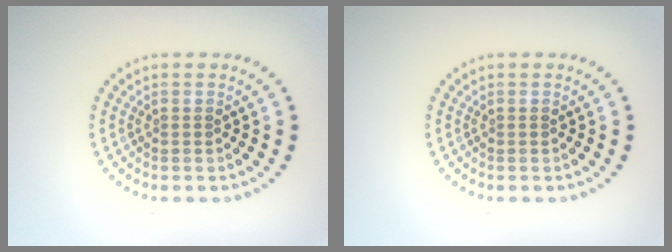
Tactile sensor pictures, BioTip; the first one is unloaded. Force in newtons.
{"total": 0.0}